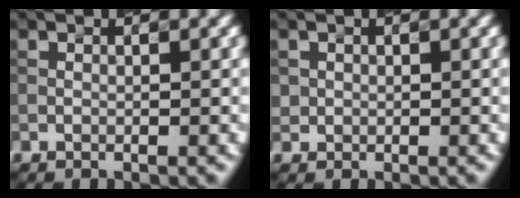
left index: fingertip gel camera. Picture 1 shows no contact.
{"total": 0.9, "force": [0.3, 0.8, -0.2], "torque": [0.009, 0.003, 0.002]}